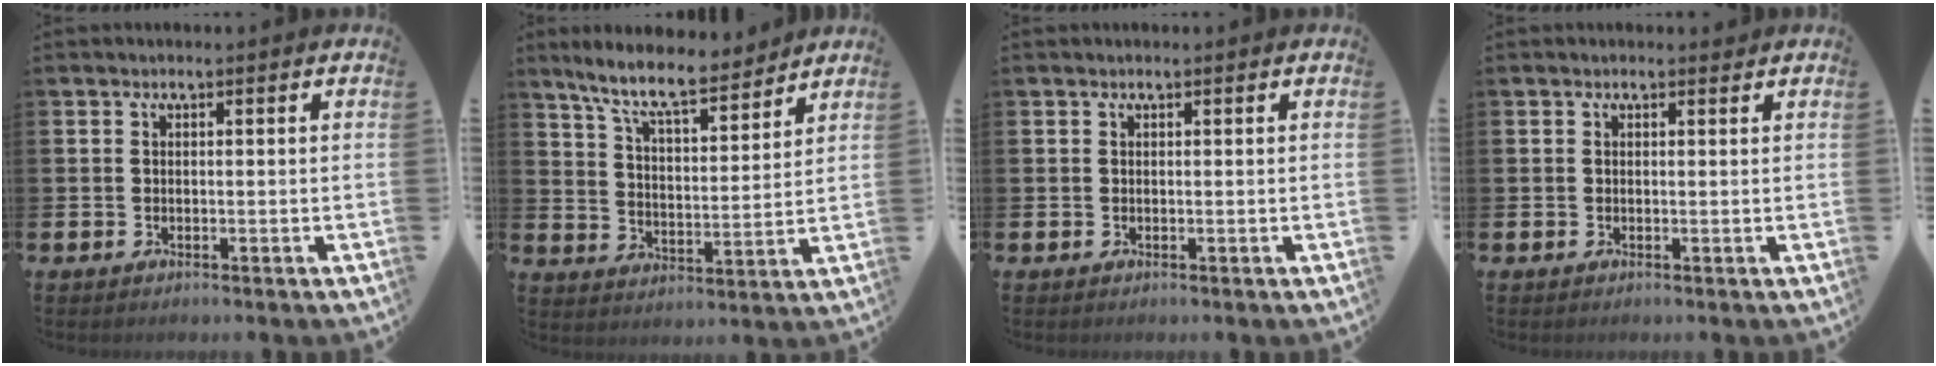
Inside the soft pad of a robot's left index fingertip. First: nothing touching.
{"total": 9.0, "force": [7.9, 1.8, 3.8], "torque": [-0.100, -0.040, 0.141]}
{"total": 0.0}
{"total": 0.5, "force": [0.5, 0.2, 0.1], "torque": [0.010, -0.001, 0.006]}